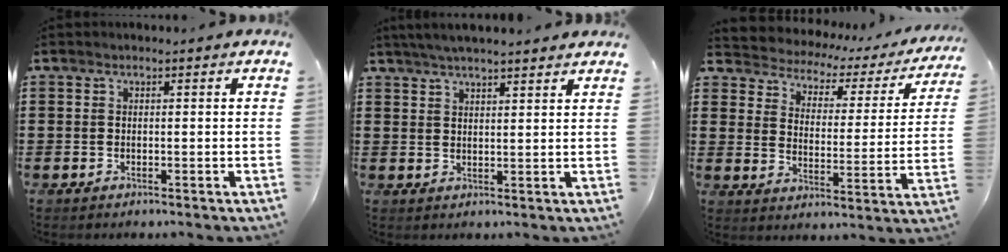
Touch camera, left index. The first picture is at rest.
{"total": 3.1, "force": [3.0, -0.3, 0.9], "torque": [-0.026, -0.004, 0.056]}
{"total": 1.8, "force": [1.6, 0.9, 0.0], "torque": [-0.019, -0.023, 0.013]}